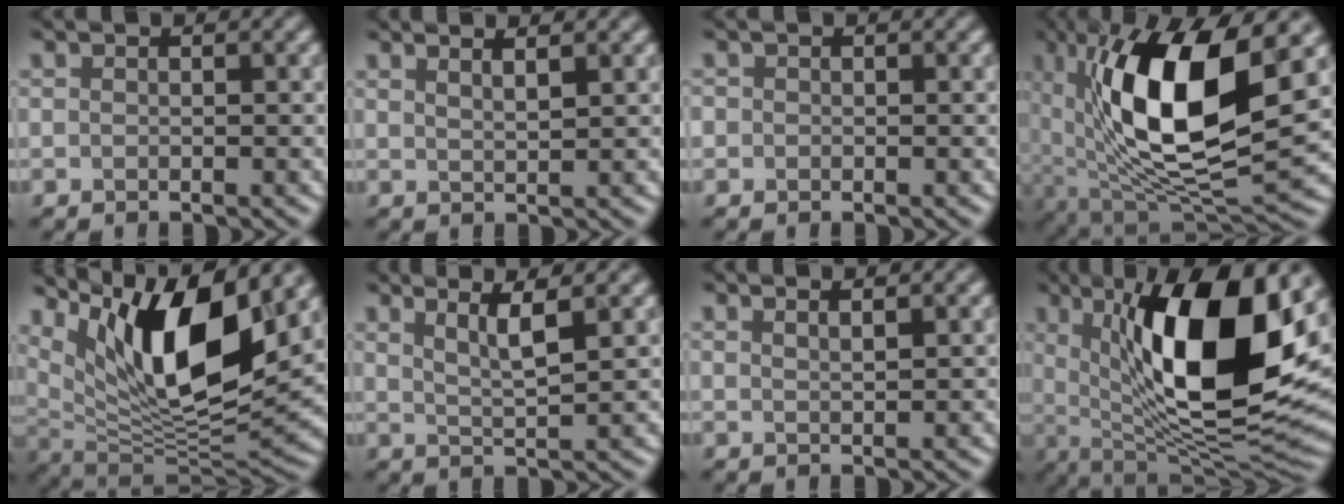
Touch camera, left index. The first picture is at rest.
{"total": 2.5, "force": [1.8, 0.8, 1.5], "torque": [-0.002, 0.008, 0.007]}
{"total": 0.6, "force": [0.0, 0.6, 0.0], "torque": [0.006, -0.002, -0.004]}
{"total": 14.1, "force": [3.1, 5.7, 12.6], "torque": [-0.213, -0.010, 0.052]}
{"total": 12.7, "force": [5.8, 4.2, 10.5], "torque": [-0.178, -0.012, 0.112]}
{"total": 3.3, "force": [1.9, 0.5, 2.6], "torque": [-0.035, -0.002, 0.036]}
{"total": 1.8, "force": [1.3, 0.6, 1.1], "torque": [-0.001, 0.005, 0.005]}
{"total": 15.4, "force": [3.9, 5.4, 13.9], "torque": [-0.199, -0.011, 0.059]}